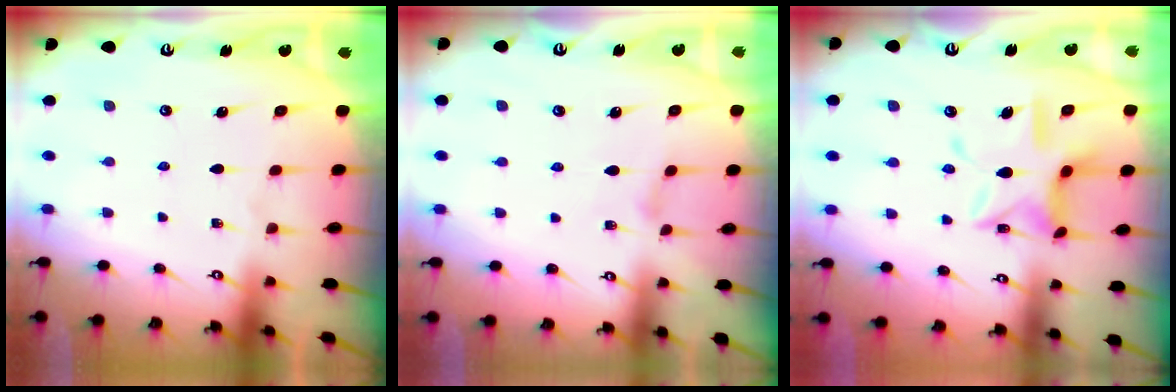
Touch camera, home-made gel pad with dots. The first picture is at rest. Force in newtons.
{"total": 1.9, "press": 1.9, "slide": 0.3}
{"total": 12.8, "press": 12.8, "slide": 1.1}